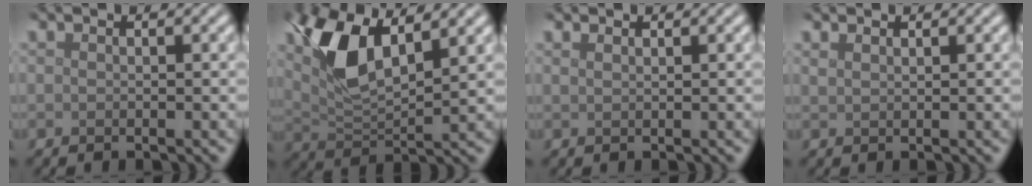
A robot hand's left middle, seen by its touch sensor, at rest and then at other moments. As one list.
[{"total": 7.2, "force": [3.3, 2.8, 5.7], "torque": [-0.120, 0.002, 0.063]}, {"total": 0.9, "force": [0.7, 0.2, 0.4], "torque": [-0.005, -0.001, 0.009]}, {"total": 0.9, "force": [0.8, 0.1, 0.3], "torque": [-0.005, 0.000, 0.016]}]